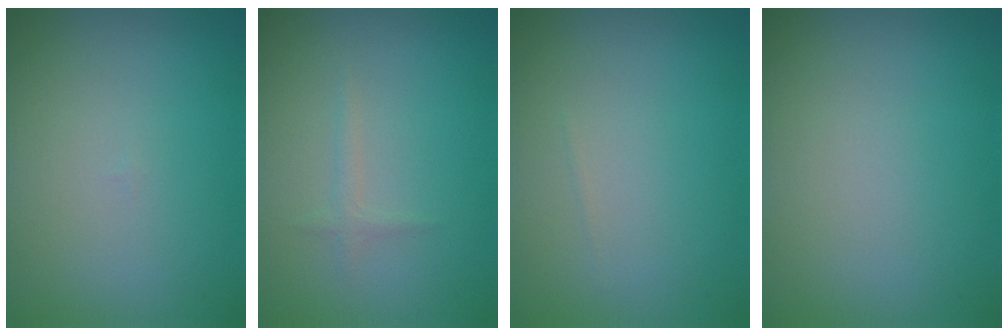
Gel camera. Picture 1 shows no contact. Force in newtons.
{"total": 0.8, "press": 0.8, "slide": 0.1}
{"total": 0.0}
{"total": 0.0}